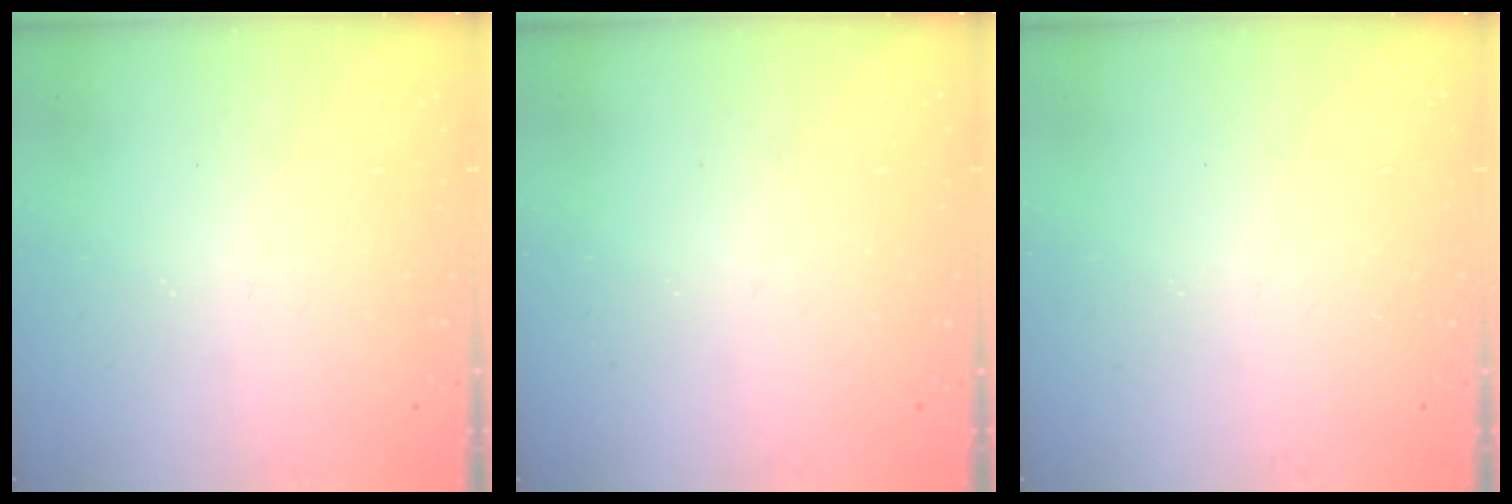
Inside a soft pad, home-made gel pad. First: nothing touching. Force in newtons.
{"total": 0.0}
{"total": 0.0}